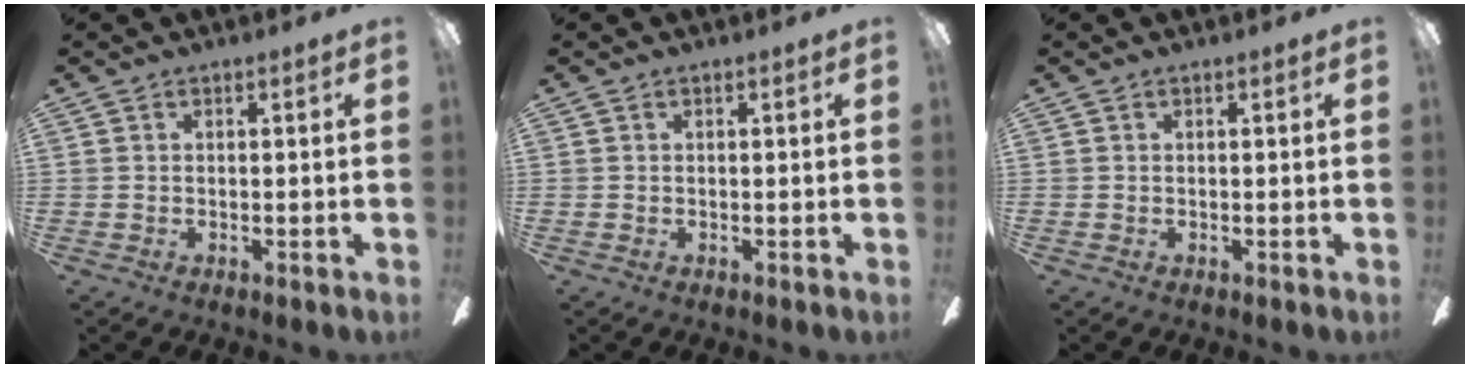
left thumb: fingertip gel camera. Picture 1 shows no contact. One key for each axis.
{"total": 0.0}
{"total": 0.0}